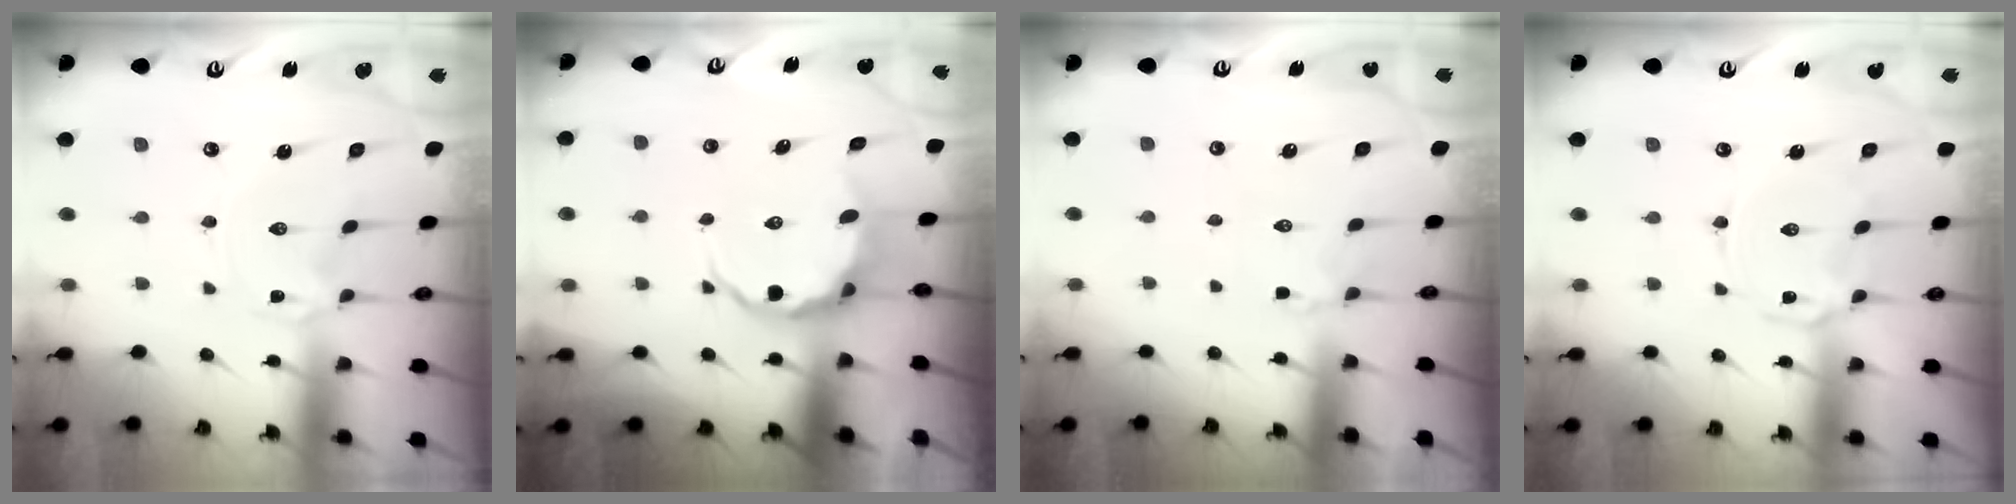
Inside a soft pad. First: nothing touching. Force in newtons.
{"total": 7.4, "press": 7.2, "slide": 1.7}
{"total": 2.7, "press": 2.3, "slide": 1.4}
{"total": 2.9, "press": 2.9, "slide": 0.4}